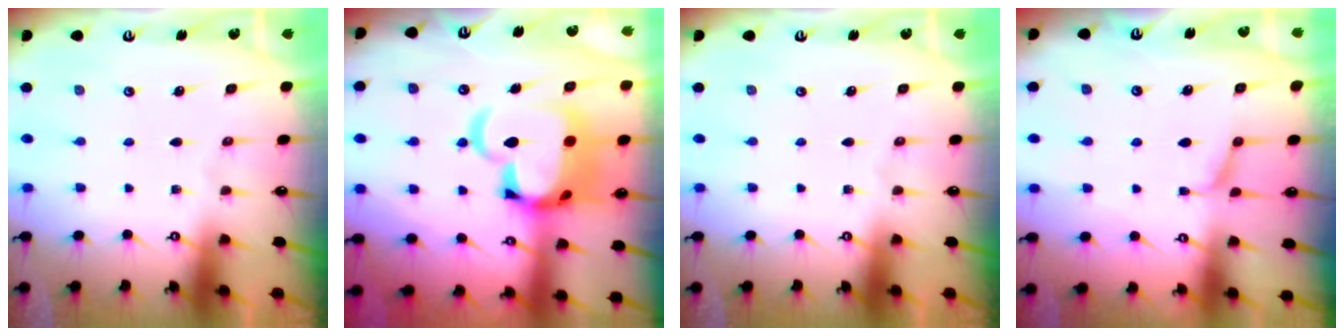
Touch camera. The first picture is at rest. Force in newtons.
{"total": 14.3, "press": 14.1, "slide": 2.2}
{"total": 0.0}
{"total": 1.5, "press": 1.1, "slide": 1.0}